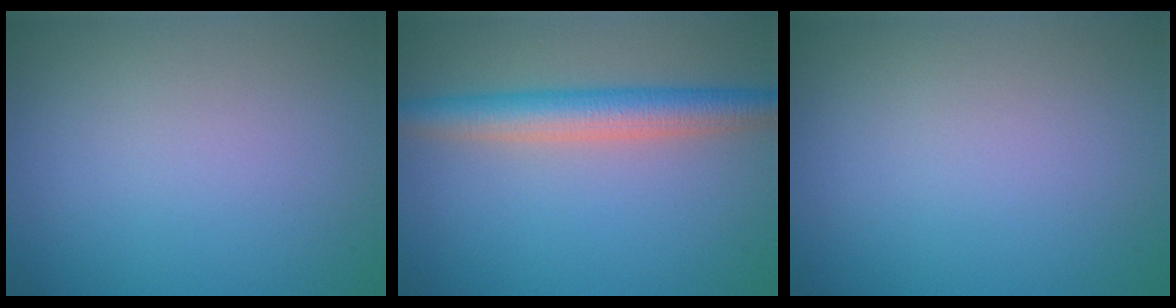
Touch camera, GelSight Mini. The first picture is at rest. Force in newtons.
{"total": 4.8, "press": 4.8, "slide": 0.2}
{"total": 0.0}